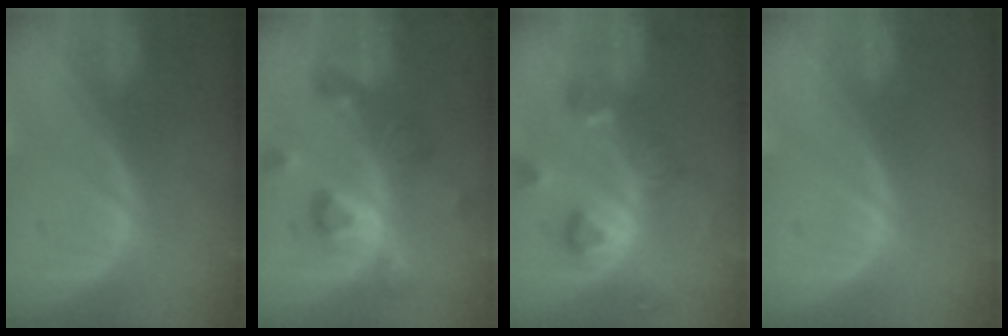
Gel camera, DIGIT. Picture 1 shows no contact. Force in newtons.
{"total": 8.8, "press": 7.9, "slide": 3.7}
{"total": 7.7, "press": 7.1, "slide": 3.0}
{"total": 0.0}